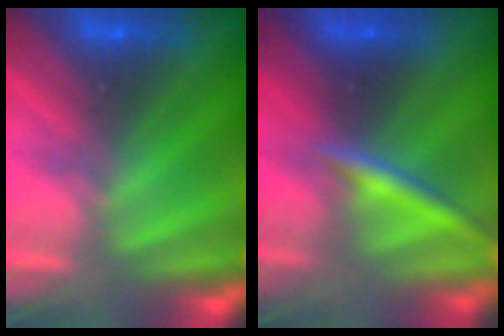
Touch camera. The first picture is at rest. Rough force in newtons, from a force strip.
{"total": 2.4}